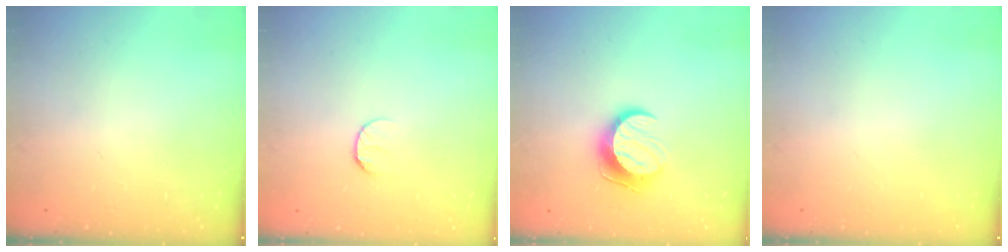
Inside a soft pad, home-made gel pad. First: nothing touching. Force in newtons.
{"total": 6.3, "press": 6.3, "slide": 0.6}
{"total": 10.4, "press": 10.4, "slide": 0.2}
{"total": 0.0}